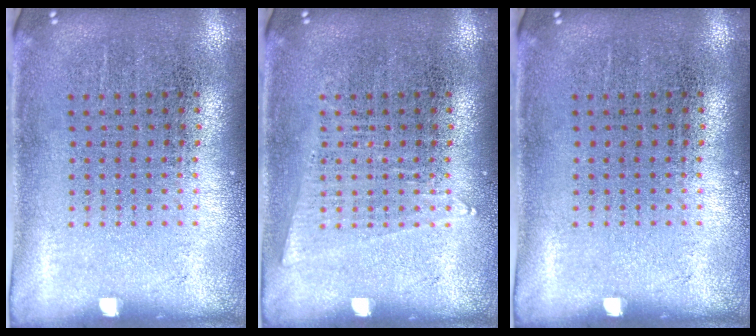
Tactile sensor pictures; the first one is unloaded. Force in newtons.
{"total": 1.0, "press": 1.0, "slide": 0.1}
{"total": 0.0}